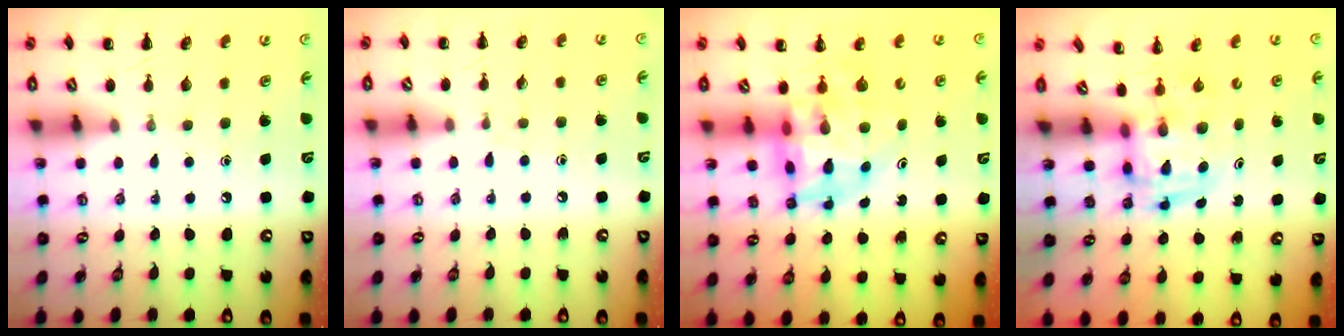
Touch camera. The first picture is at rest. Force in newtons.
{"total": 3.8, "press": 3.4, "slide": 1.6}
{"total": 9.1, "press": 8.6, "slide": 3.1}
{"total": 2.9, "press": 2.9, "slide": 0.5}